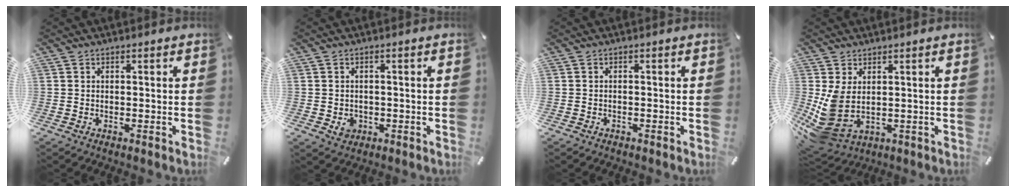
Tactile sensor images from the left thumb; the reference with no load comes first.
{"total": 2.9, "force": [-0.8, 2.6, 1.1], "torque": [-0.011, 0.000, -0.015]}
{"total": 0.8, "force": [-0.6, 0.5, 0.0], "torque": [-0.002, 0.001, -0.014]}
{"total": 8.0, "force": [0.6, 5.1, 6.1], "torque": [-0.155, -0.025, 0.014]}